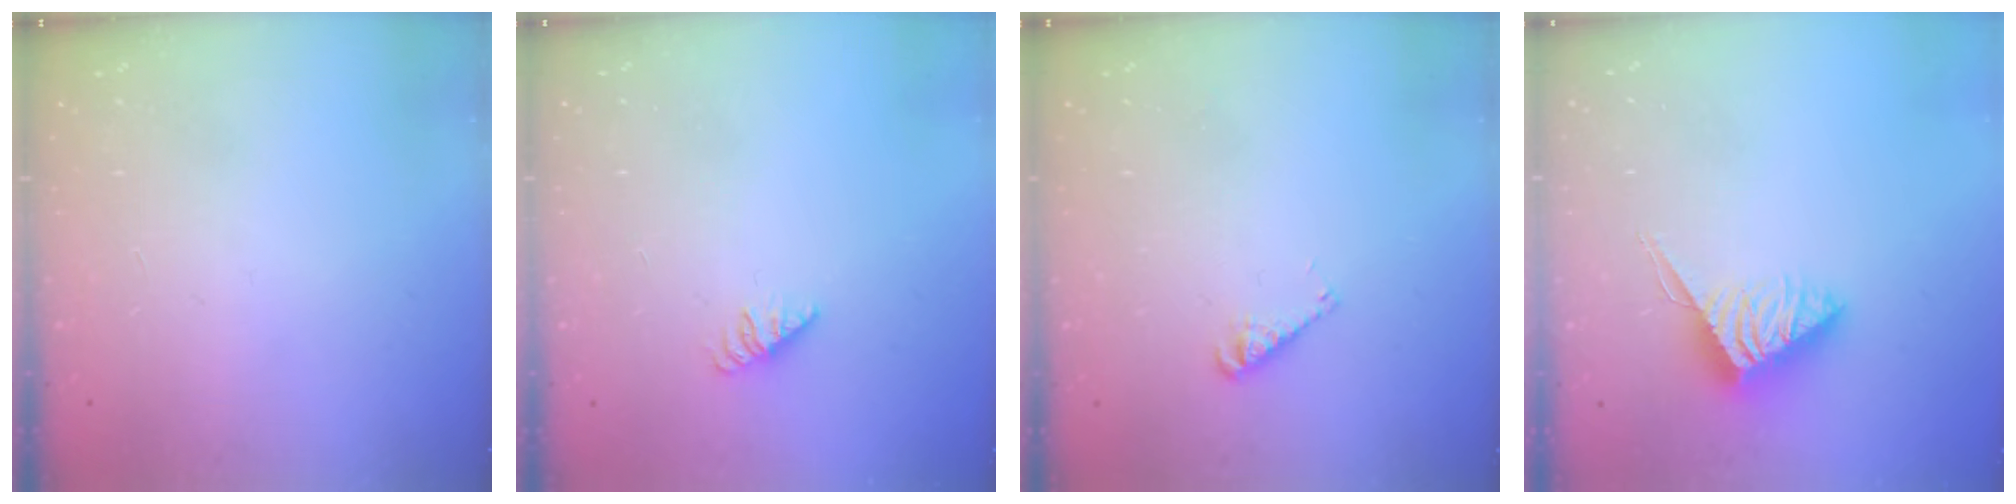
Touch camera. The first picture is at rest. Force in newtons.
{"total": 1.2, "press": 1.1, "slide": 0.3}
{"total": 2.9, "press": 2.9, "slide": 0.3}
{"total": 5.1, "press": 5.1, "slide": 0.4}